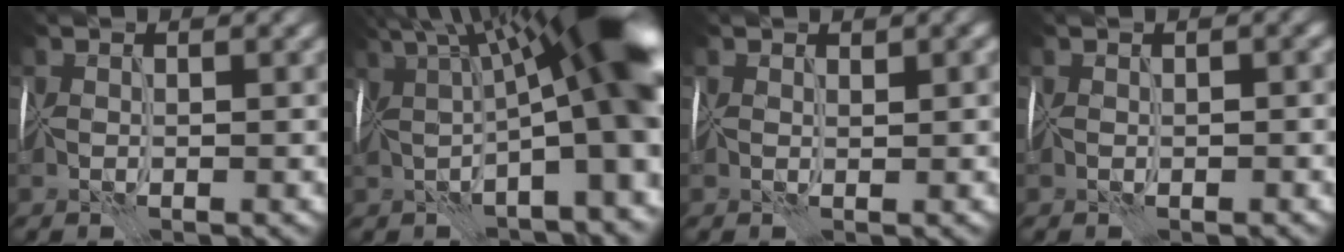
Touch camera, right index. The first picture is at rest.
{"total": 15.8, "force": [2.5, 4.3, 15.0], "torque": [-0.195, 0.035, 0.043]}
{"total": 0.9, "force": [0.6, 0.6, 0.3], "torque": [0.000, 0.002, 0.012]}
{"total": 0.8, "force": [-0.2, 0.6, 0.4], "torque": [-0.006, 0.000, 0.000]}